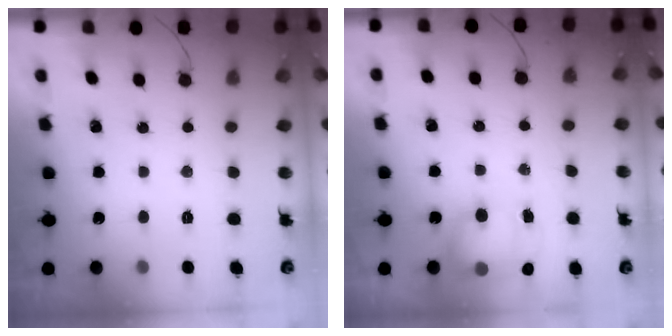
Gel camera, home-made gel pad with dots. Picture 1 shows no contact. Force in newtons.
{"total": 11.3, "press": 8.6, "slide": 7.3}